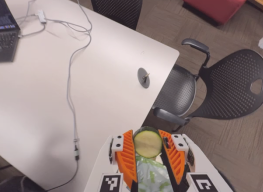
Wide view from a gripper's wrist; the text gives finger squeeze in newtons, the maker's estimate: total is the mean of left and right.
{"total": 11.2, "left": 10.9, "right": 11.5}